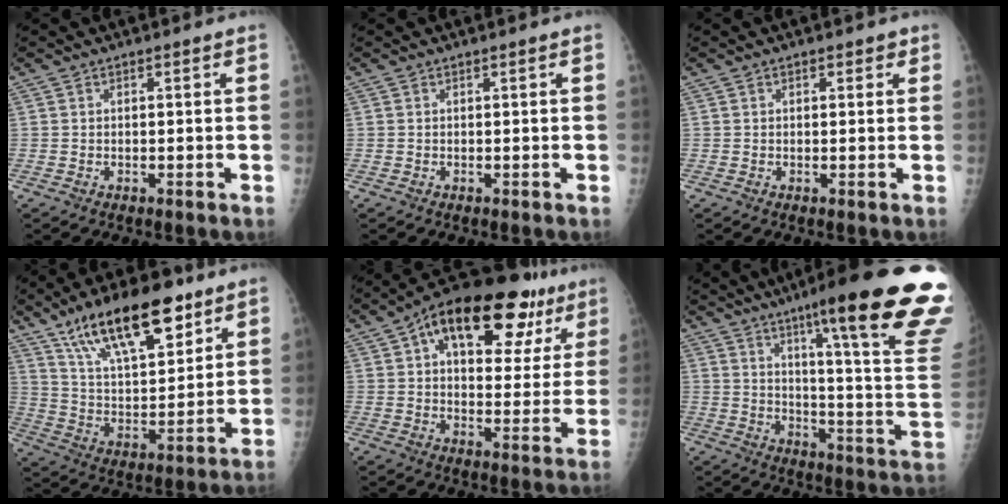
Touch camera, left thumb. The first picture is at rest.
{"total": 0.0}
{"total": 1.9, "force": [0.9, 1.3, 1.1], "torque": [0.000, 0.000, 0.009]}
{"total": 21.2, "force": [13.1, 8.3, 14.5], "torque": [-0.211, -0.046, 0.233]}
{"total": 24.6, "force": [12.0, 12.2, 17.8], "torque": [-0.227, 0.015, 0.172]}
{"total": 28.3, "force": [17.4, 2.8, 22.1], "torque": [-0.246, -0.077, 0.241]}